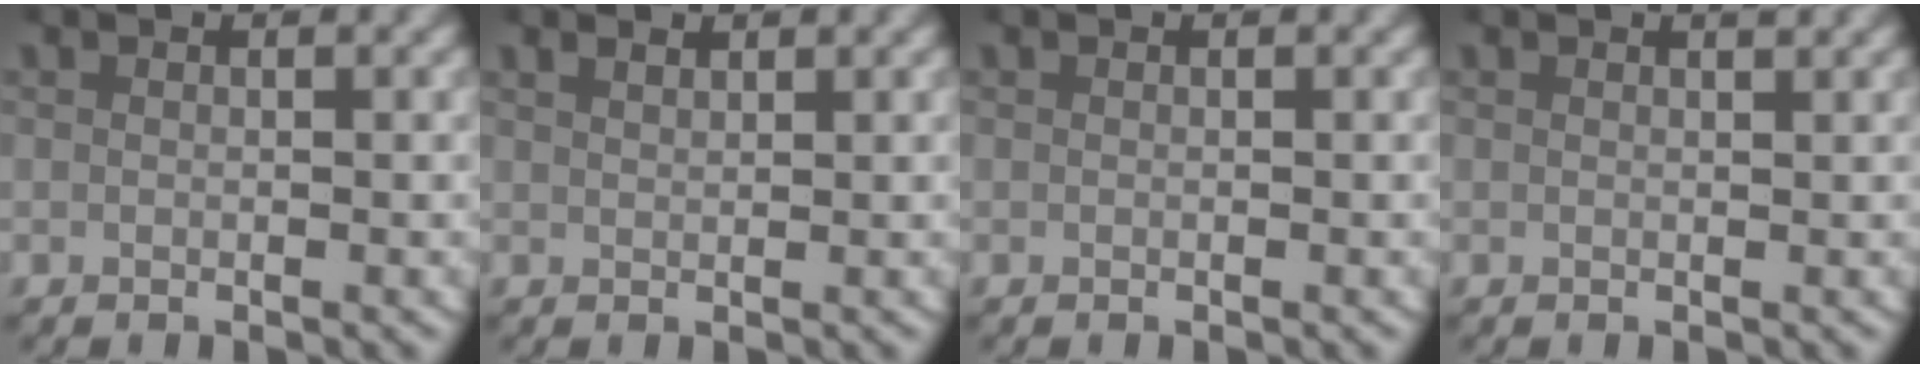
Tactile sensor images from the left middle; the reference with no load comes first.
{"total": 1.2, "force": [1.1, 0.3, 0.4], "torque": [-0.003, 0.000, 0.022]}
{"total": 0.0}
{"total": 0.7, "force": [0.6, -0.1, 0.3], "torque": [0.001, 0.000, 0.007]}